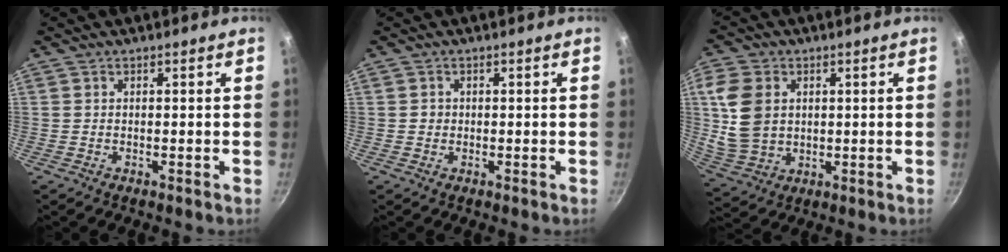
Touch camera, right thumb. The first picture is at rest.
{"total": 1.0, "force": [0.0, 1.0, 0.2], "torque": [0.002, 0.001, -0.001]}
{"total": 11.3, "force": [1.9, 8.6, 7.1], "torque": [-0.126, -0.006, 0.050]}